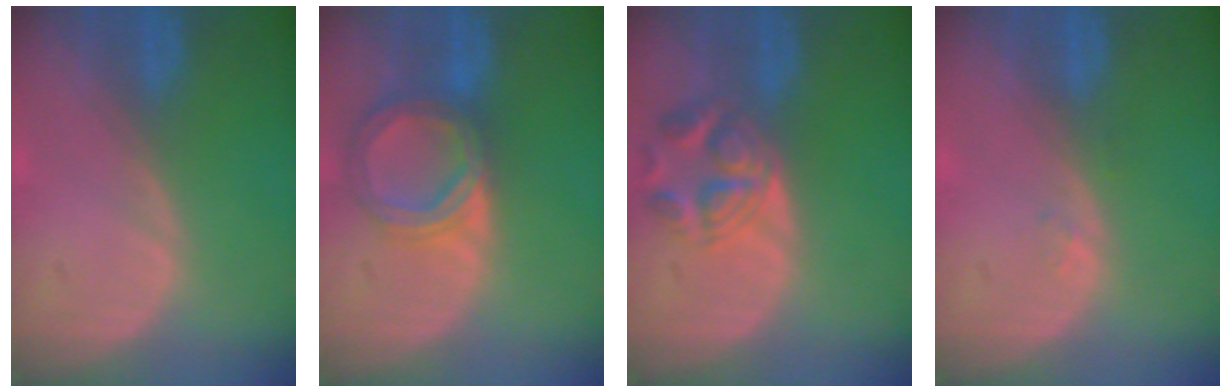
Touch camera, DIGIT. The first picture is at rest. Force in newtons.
{"total": 6.8, "press": 6.2, "slide": 2.6}
{"total": 5.4, "press": 5.4, "slide": 0.5}
{"total": 0.9, "press": 0.8, "slide": 0.4}